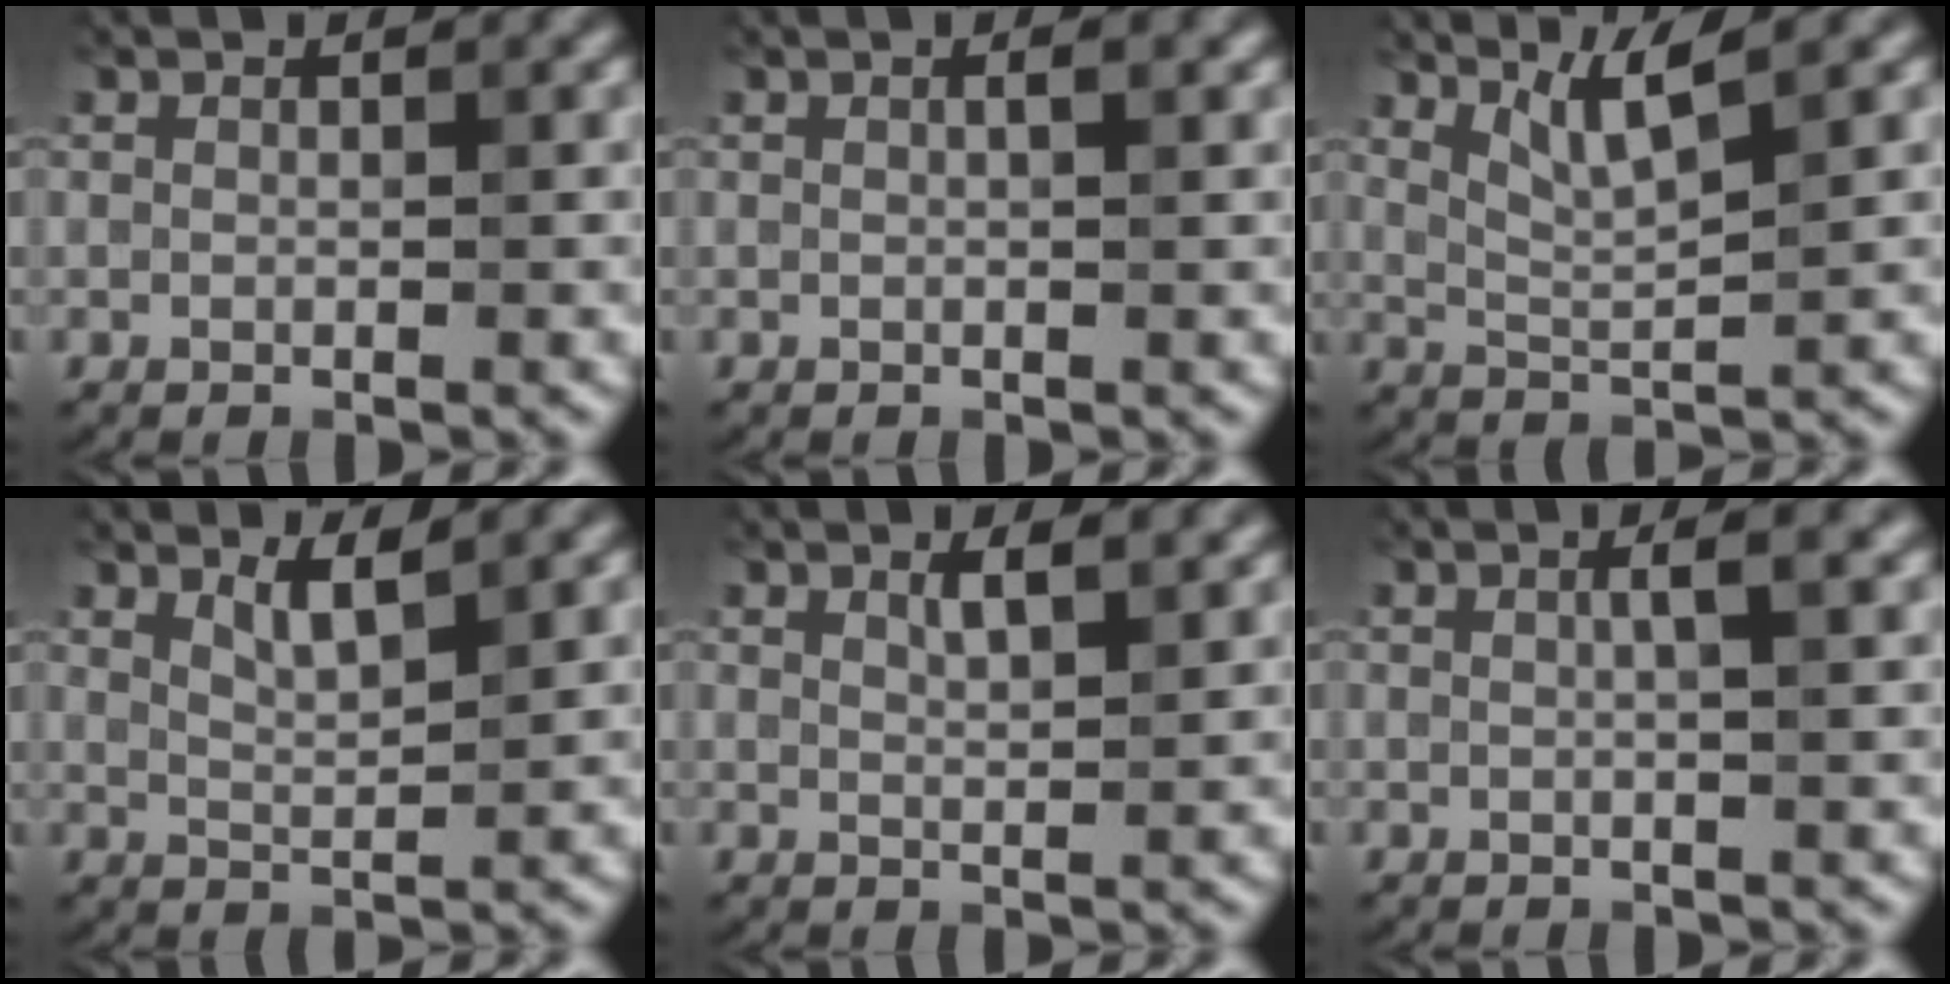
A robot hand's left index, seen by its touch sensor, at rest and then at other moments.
{"total": 1.3, "force": [0.4, 0.4, 1.2], "torque": [-0.018, -0.004, 0.001]}
{"total": 3.4, "force": [2.2, 0.4, 2.6], "torque": [-0.054, -0.003, 0.050]}
{"total": 2.2, "force": [1.4, 0.5, 1.5], "torque": [-0.031, -0.004, 0.029]}
{"total": 2.1, "force": [1.2, 0.6, 1.5], "torque": [-0.023, 0.002, 0.022]}
{"total": 2.2, "force": [0.4, 0.6, 2.0], "torque": [-0.031, 0.007, 0.001]}